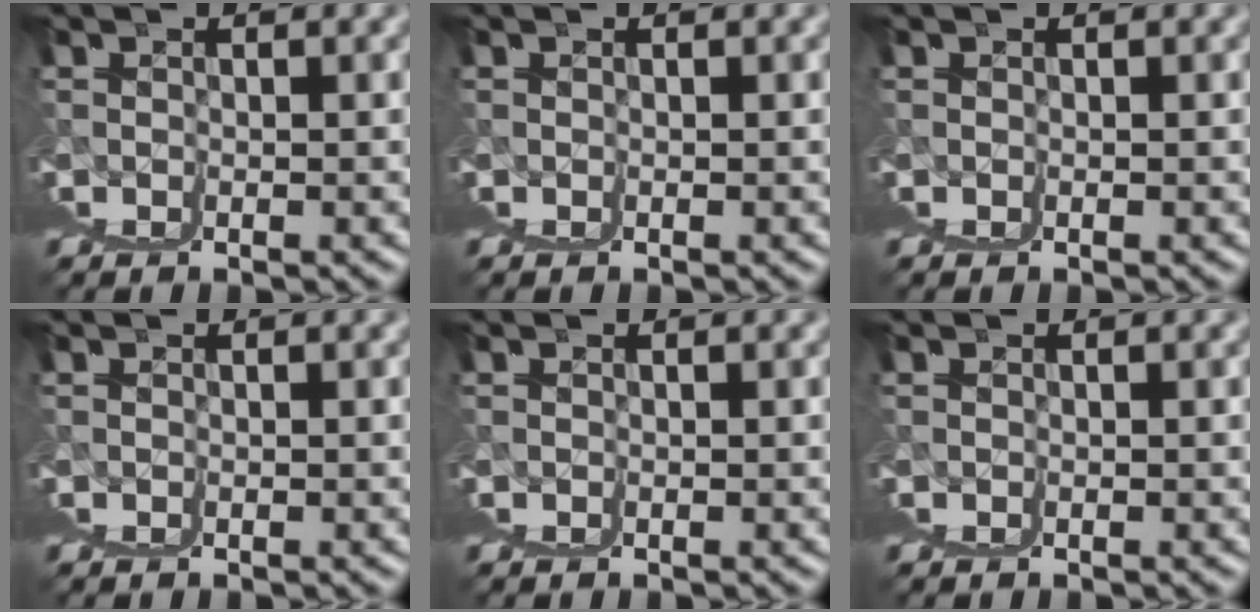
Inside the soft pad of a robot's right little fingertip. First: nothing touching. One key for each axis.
{"total": 0.0}
{"total": 0.0}
{"total": 0.0}
{"total": 0.0}
{"total": 0.0}